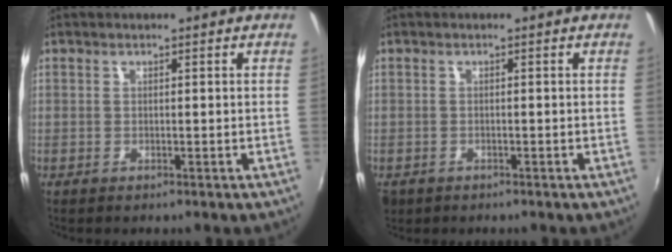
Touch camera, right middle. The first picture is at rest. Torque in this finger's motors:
{"motor_torque": [0.00, 0.01, 0.00, 0.01]}